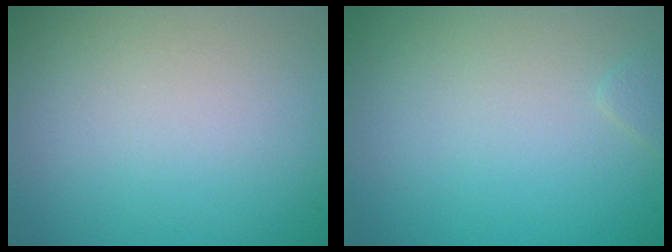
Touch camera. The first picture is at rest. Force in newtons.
{"total": 0.7, "press": 0.7, "slide": 0.0}